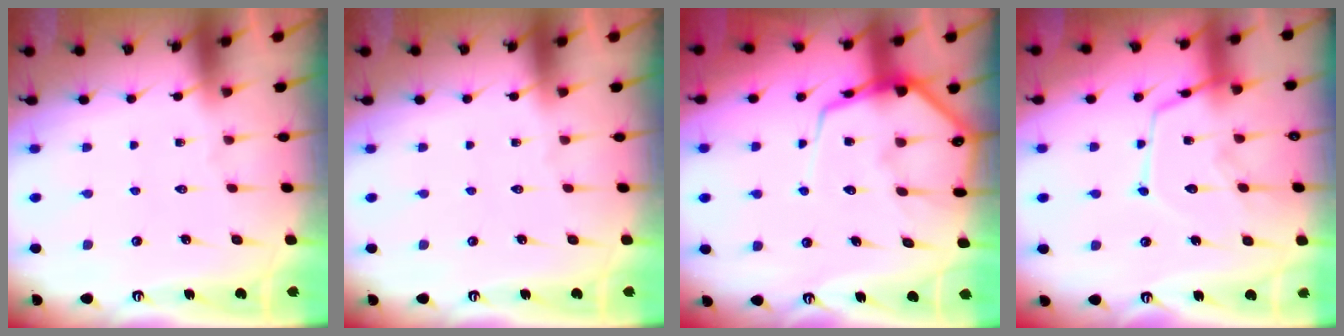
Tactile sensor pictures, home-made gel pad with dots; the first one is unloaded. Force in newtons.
{"total": 0.0}
{"total": 11.5, "press": 11.4, "slide": 1.2}
{"total": 14.6, "press": 14.5, "slide": 1.2}